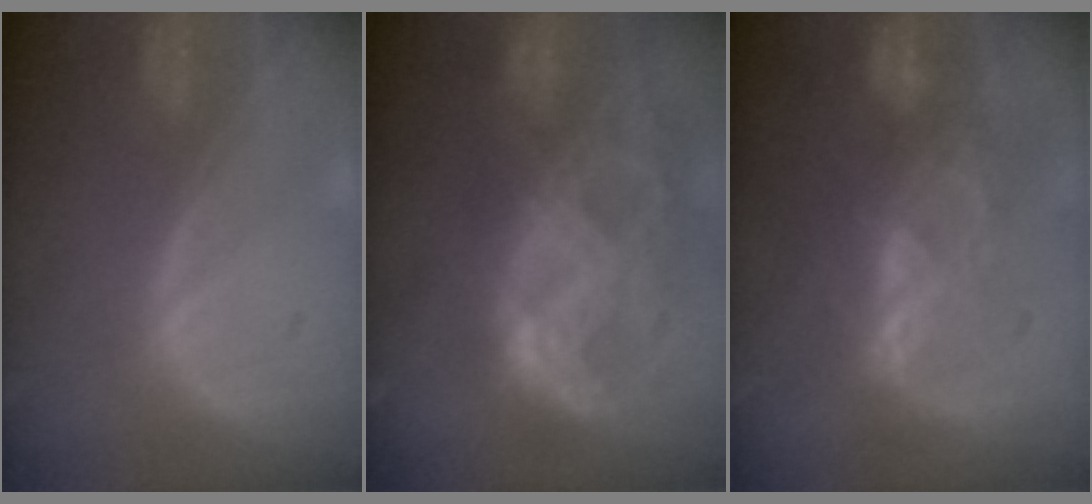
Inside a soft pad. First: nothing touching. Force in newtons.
{"total": 11.3, "press": 9.5, "slide": 6.0}
{"total": 6.9, "press": 6.6, "slide": 1.9}